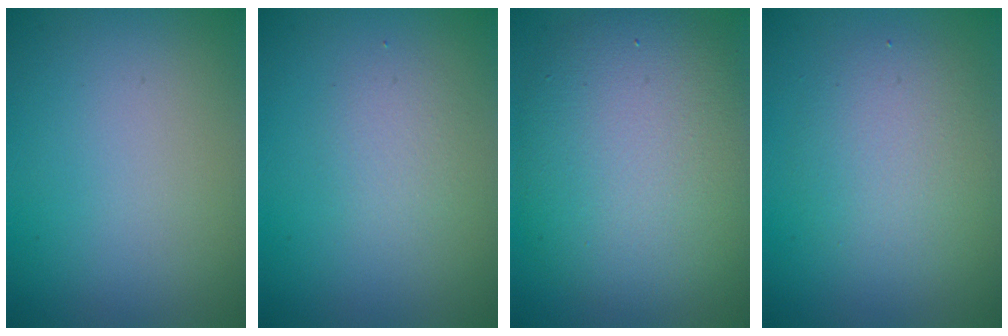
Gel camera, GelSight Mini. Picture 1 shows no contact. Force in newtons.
{"total": 1.6, "press": 1.6, "slide": 0.2}
{"total": 9.5, "press": 9.5, "slide": 0.5}
{"total": 3.8, "press": 3.8, "slide": 0.3}